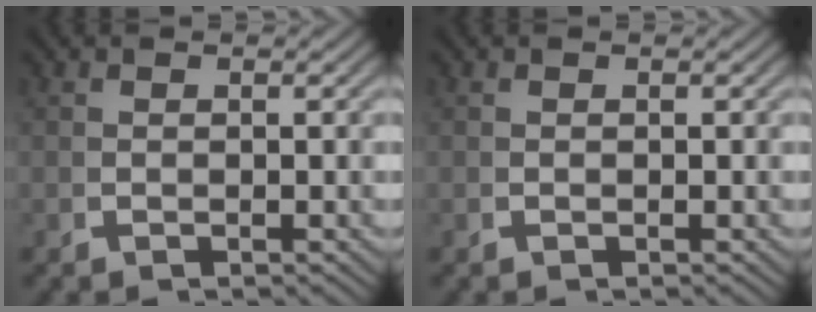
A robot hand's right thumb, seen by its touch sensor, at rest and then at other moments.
{"total": 0.0}